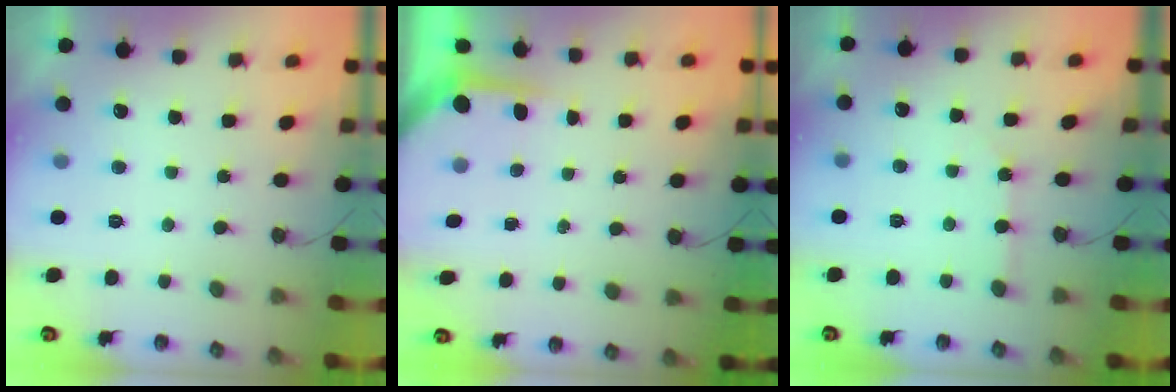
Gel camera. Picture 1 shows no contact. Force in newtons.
{"total": 3.6, "press": 3.6, "slide": 0.4}
{"total": 2.7, "press": 2.7, "slide": 0.4}